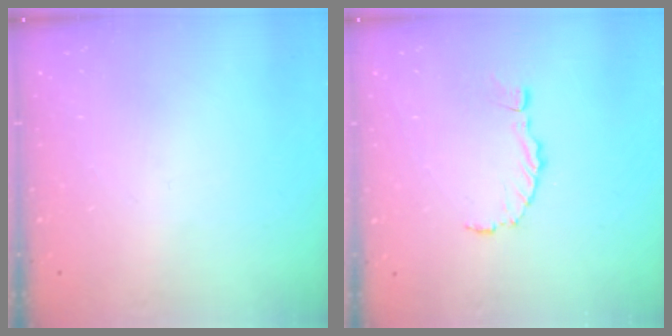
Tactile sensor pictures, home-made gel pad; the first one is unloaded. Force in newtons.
{"total": 1.2, "press": 1.2, "slide": 0.3}